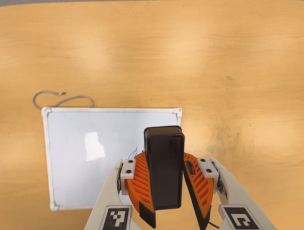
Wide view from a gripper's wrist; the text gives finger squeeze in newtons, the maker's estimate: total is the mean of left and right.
{"total": 8.5, "left": 9.0, "right": 8.0}